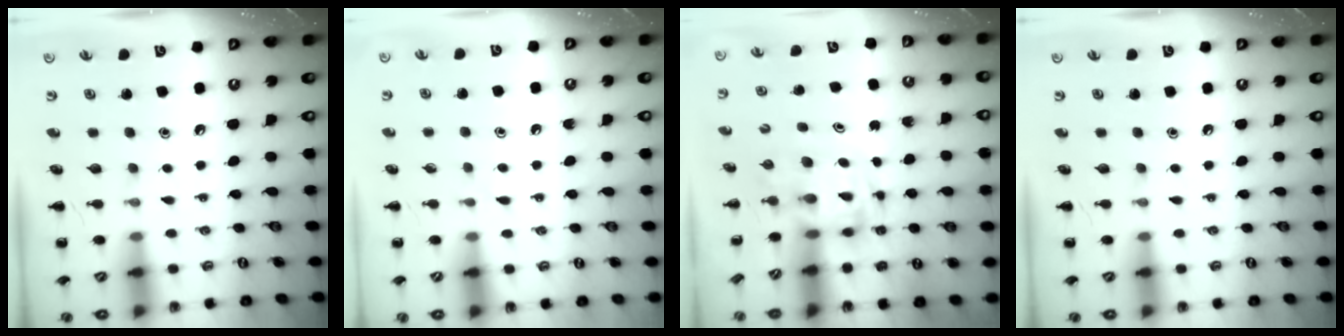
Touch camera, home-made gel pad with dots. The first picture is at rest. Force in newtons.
{"total": 4.0, "press": 3.6, "slide": 1.7}
{"total": 3.4, "press": 3.4, "slide": 0.6}
{"total": 0.0}